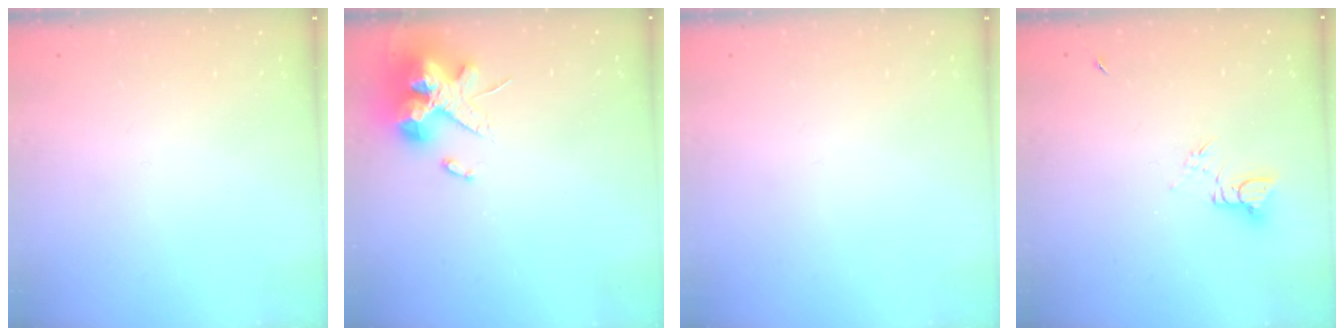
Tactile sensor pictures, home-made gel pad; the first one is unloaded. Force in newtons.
{"total": 15.3, "press": 15.1, "slide": 2.1}
{"total": 0.0}
{"total": 3.9, "press": 3.9, "slide": 0.3}